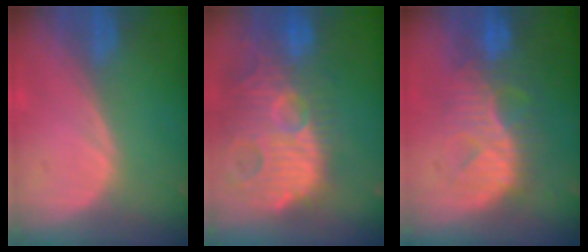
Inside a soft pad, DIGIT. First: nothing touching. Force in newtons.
{"total": 14.8, "press": 12.6, "slide": 7.6}
{"total": 9.6, "press": 9.0, "slide": 3.3}